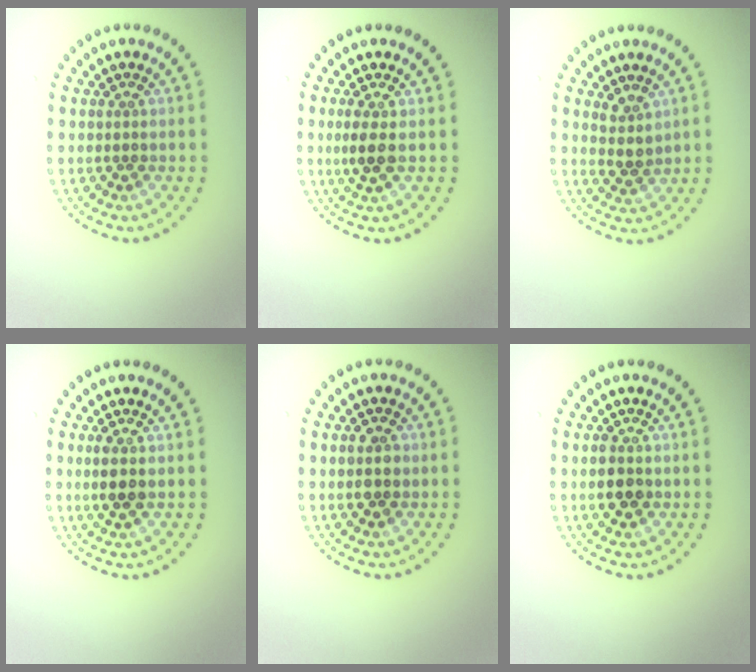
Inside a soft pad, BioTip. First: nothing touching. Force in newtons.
{"total": 1.9, "press": 1.7, "slide": 1.0}
{"total": 2.0, "press": 1.5, "slide": 1.3}
{"total": 1.9, "press": 1.7, "slide": 0.7}
{"total": 2.5, "press": 2.5, "slide": 0.1}
{"total": 2.2, "press": 2.2, "slide": 0.2}